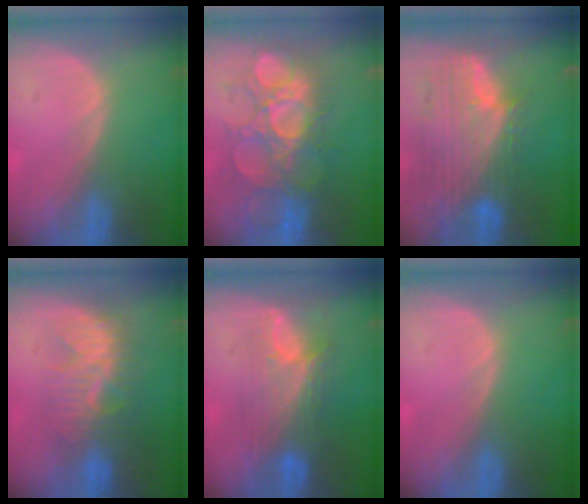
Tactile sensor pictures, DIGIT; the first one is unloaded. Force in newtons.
{"total": 10.4, "press": 10.3, "slide": 1.6}
{"total": 11.8, "press": 10.1, "slide": 6.1}
{"total": 8.1, "press": 7.8, "slide": 2.2}
{"total": 7.3, "press": 7.1, "slide": 1.3}
{"total": 0.0}